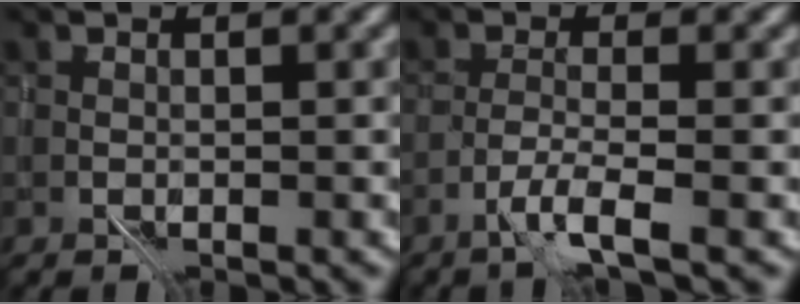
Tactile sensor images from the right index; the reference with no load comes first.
{"total": 1.7, "force": [-1.0, -0.4, 1.3], "torque": [-0.021, 0.011, -0.033]}